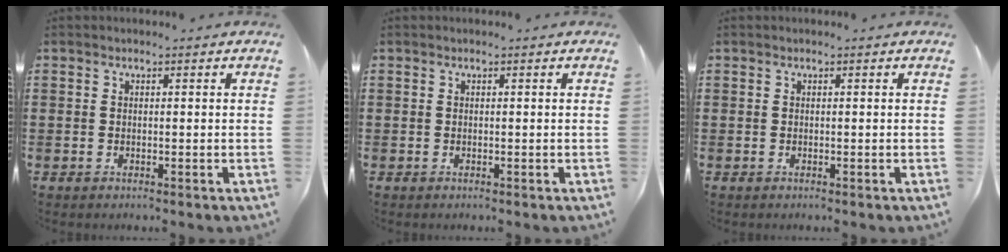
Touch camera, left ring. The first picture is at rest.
{"total": 0.0}
{"total": 0.0}